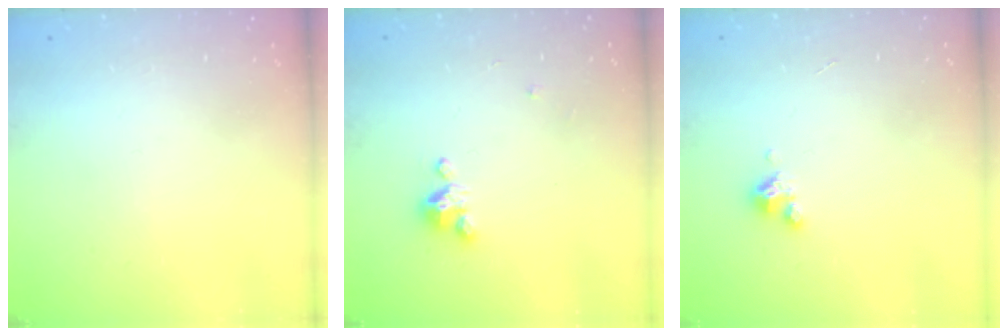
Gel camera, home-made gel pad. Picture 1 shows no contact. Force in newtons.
{"total": 2.9, "press": 2.9, "slide": 0.3}
{"total": 3.1, "press": 3.1, "slide": 0.4}